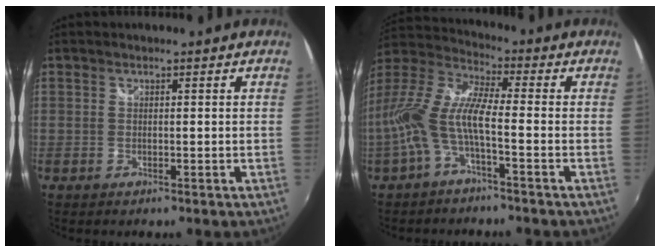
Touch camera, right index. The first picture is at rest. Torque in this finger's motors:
{"motor_torque": [0.89, -0.67, 0.62, 0.21]}